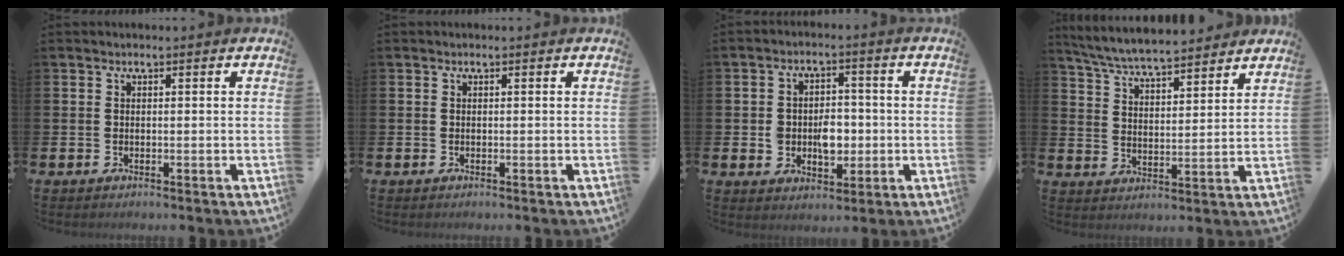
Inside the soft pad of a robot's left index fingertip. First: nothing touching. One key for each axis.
{"total": 0.0}
{"total": 4.8, "fx": -0.9, "fy": 3.7, "fz": 3.0, "tx": -0.051, "ty": 0.007, "tz": -0.023}
{"total": 6.5, "fx": 6.3, "fy": 0.5, "fz": 1.5, "tx": -0.058, "ty": -0.035, "tz": 0.113}